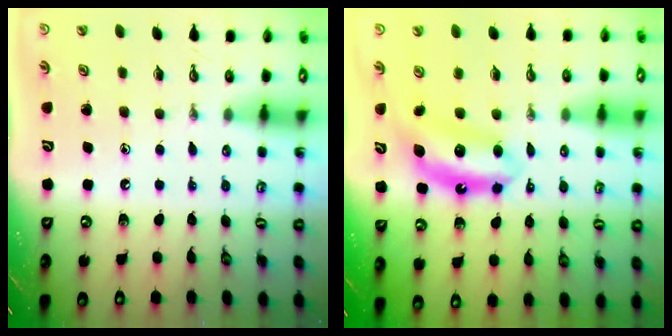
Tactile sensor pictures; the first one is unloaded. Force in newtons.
{"total": 6.5, "press": 6.5, "slide": 0.3}